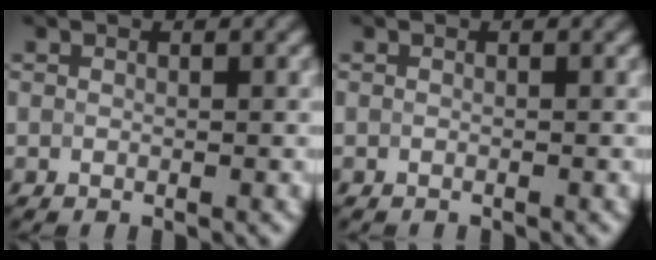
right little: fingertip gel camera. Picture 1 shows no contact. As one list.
[{"total": 0.5, "force": [-0.5, 0.0, 0.0], "torque": [0.003, -0.003, -0.010]}]